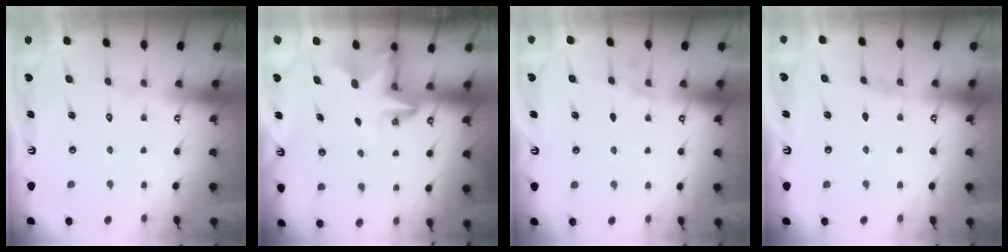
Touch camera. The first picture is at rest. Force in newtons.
{"total": 2.8, "press": 2.8, "slide": 0.1}
{"total": 2.5, "press": 1.6, "slide": 1.8}
{"total": 1.0, "press": 1.0, "slide": 0.3}